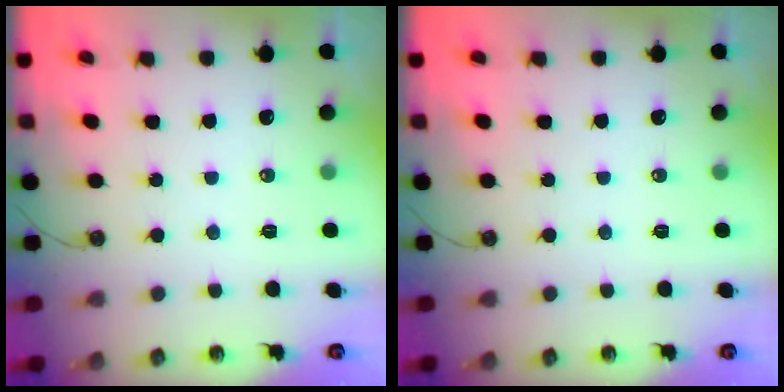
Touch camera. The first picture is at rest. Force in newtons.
{"total": 0.0}